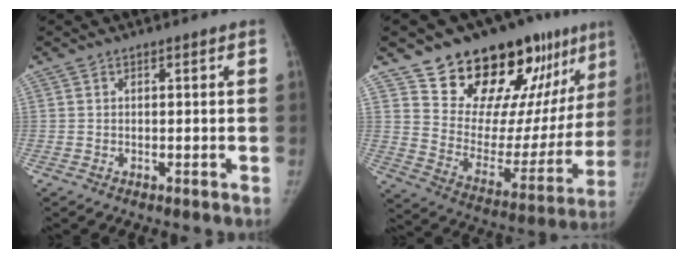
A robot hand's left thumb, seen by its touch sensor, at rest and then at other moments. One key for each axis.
{"total": 25.6, "fx": 17.7, "fy": 11.2, "fz": 14.7, "tx": -0.164, "ty": -0.090, "tz": 0.268}